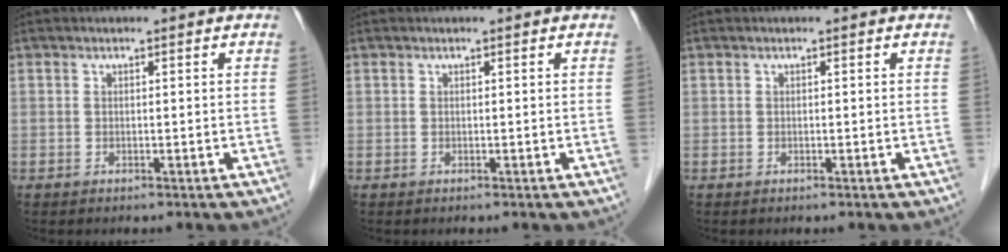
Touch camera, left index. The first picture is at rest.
{"total": 0.0}
{"total": 0.0}